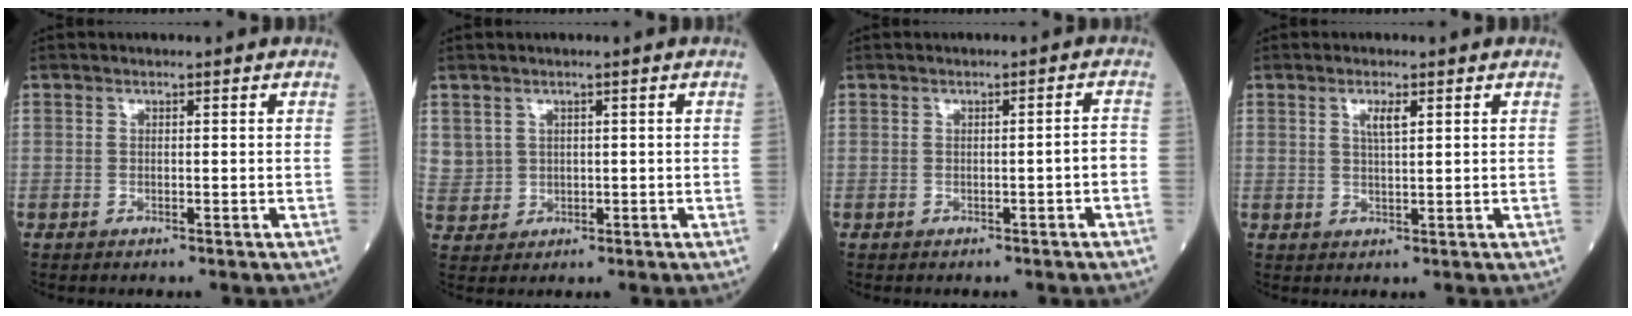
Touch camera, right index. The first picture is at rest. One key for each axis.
{"total": 4.0, "fx": 1.5, "fy": 3.7, "fz": 0.3, "tx": -0.008, "ty": 0.007, "tz": 0.040}
{"total": 1.3, "fx": -0.8, "fy": 0.1, "fz": 1.1, "tx": -0.012, "ty": 0.001, "tz": -0.010}
{"total": 2.4, "fx": 1.1, "fy": 0.3, "fz": 2.1, "tx": -0.041, "ty": 0.000, "tz": 0.020}